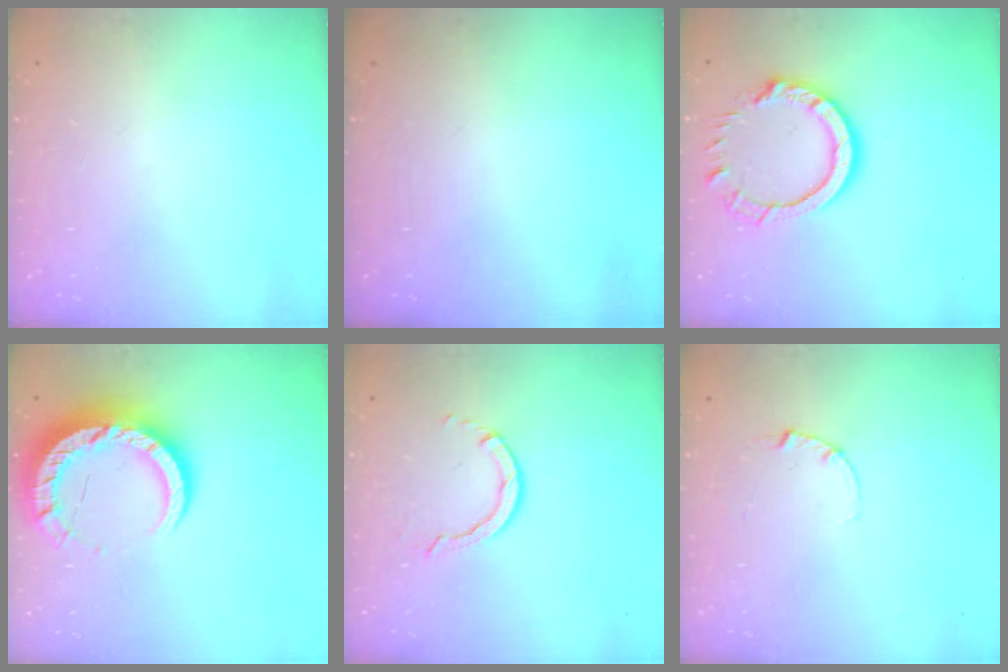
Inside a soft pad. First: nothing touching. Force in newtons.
{"total": 0.0}
{"total": 10.8, "press": 10.8, "slide": 1.2}
{"total": 12.7, "press": 12.7, "slide": 0.8}
{"total": 2.8, "press": 2.8, "slide": 0.3}
{"total": 2.5, "press": 2.5, "slide": 0.3}